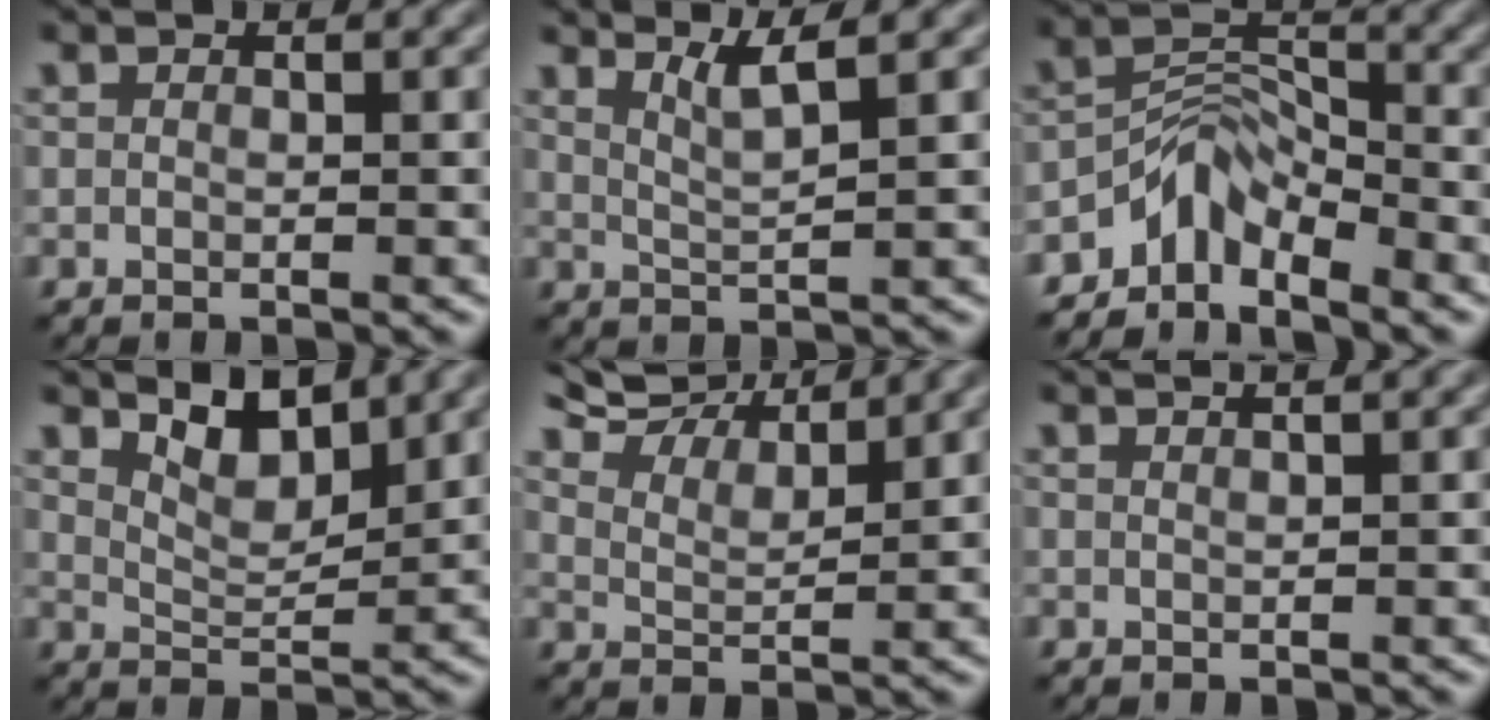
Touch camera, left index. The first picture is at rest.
{"total": 2.6, "force": [1.8, 0.4, 1.9], "torque": [-0.024, -0.001, 0.035]}
{"total": 3.6, "force": [-3.1, 1.5, 1.1], "torque": [-0.013, 0.010, -0.067]}
{"total": 3.7, "force": [2.8, 1.3, 2.0], "torque": [-0.044, -0.006, 0.047]}
{"total": 8.0, "force": [7.0, 1.9, 3.2], "torque": [-0.072, 0.019, 0.105]}
{"total": 2.9, "force": [1.9, 1.2, 1.8], "torque": [-0.002, 0.010, -0.003]}